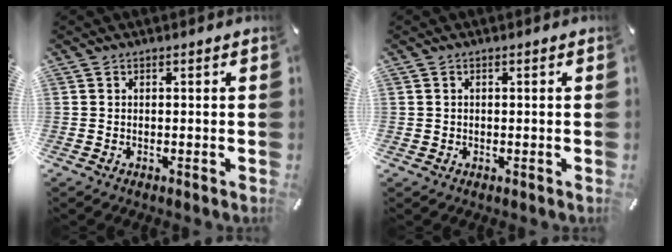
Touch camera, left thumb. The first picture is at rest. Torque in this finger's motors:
{"motor_torque": [0.05, -0.15, 0.04, 0.08, 0.00]}